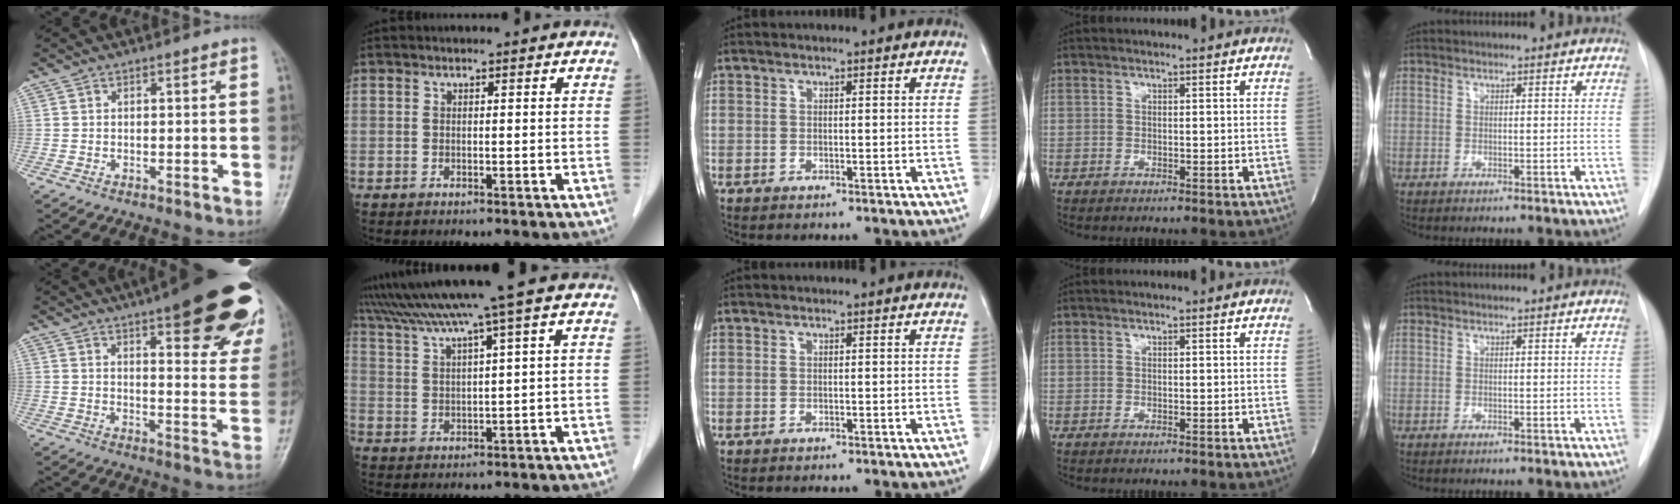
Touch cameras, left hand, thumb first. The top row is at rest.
{"thumb": {"total": 25.6, "force": [15.5, 7.2, 19.1], "torque": [-0.202, -0.042, 0.188]}, "index": {"total": 10.5, "force": [8.4, -2.6, 5.7], "torque": [-0.102, 0.012, 0.136]}}